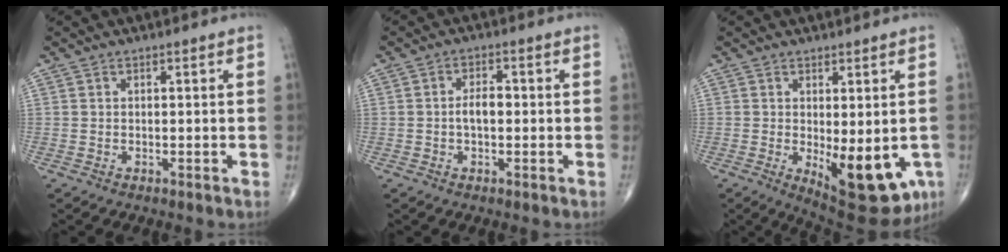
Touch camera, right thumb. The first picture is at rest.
{"total": 3.5, "force": [-0.4, 1.9, 2.9], "torque": [-0.047, 0.012, -0.010]}
{"total": 13.6, "force": [-3.3, 5.6, 12.0], "torque": [-0.141, -0.024, -0.028]}